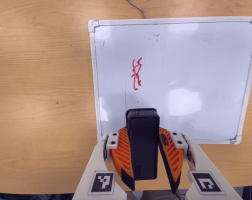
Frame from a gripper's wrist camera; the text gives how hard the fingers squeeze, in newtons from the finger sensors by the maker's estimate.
{"total": 9.4, "left": 9.6, "right": 9.3}